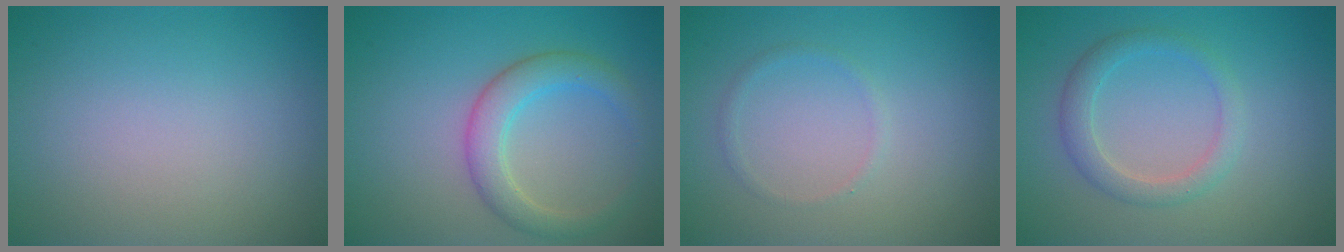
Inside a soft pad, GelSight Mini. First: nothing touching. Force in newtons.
{"total": 3.6, "press": 3.6, "slide": 0.3}
{"total": 0.7, "press": 0.7, "slide": 0.1}
{"total": 2.5, "press": 2.5, "slide": 0.1}